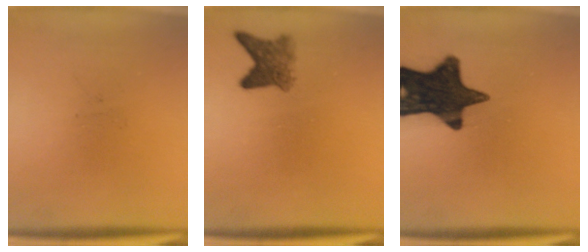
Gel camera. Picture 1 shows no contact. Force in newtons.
{"total": 3.7}
{"total": 16.3}